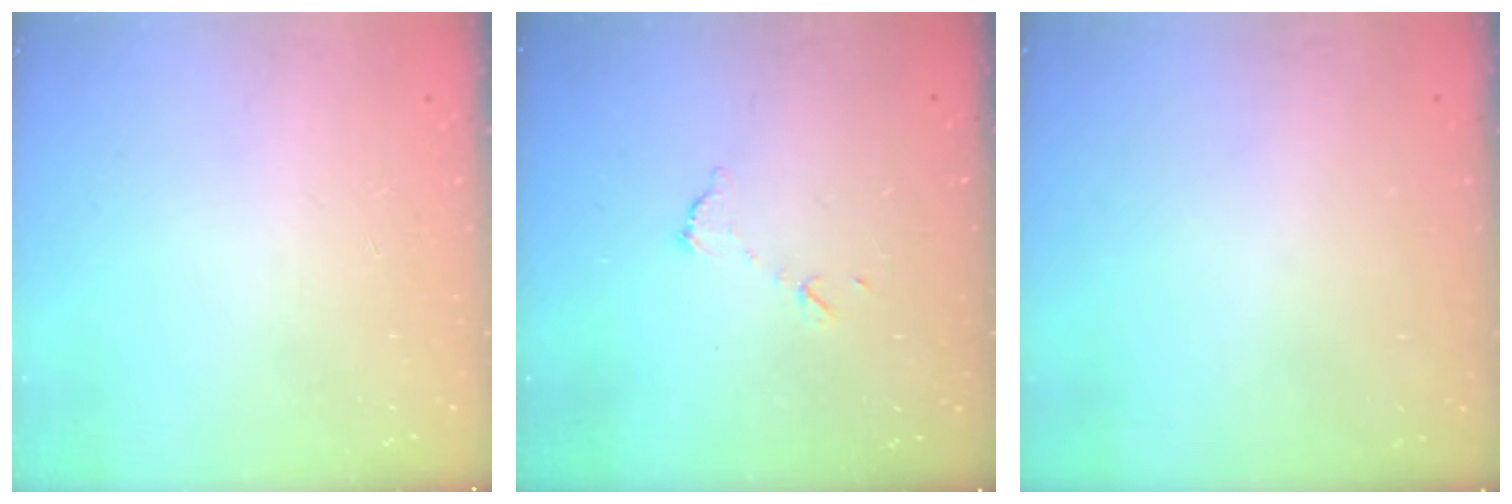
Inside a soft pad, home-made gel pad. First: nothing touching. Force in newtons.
{"total": 6.2, "press": 6.2, "slide": 0.2}
{"total": 3.0, "press": 3.0, "slide": 0.1}